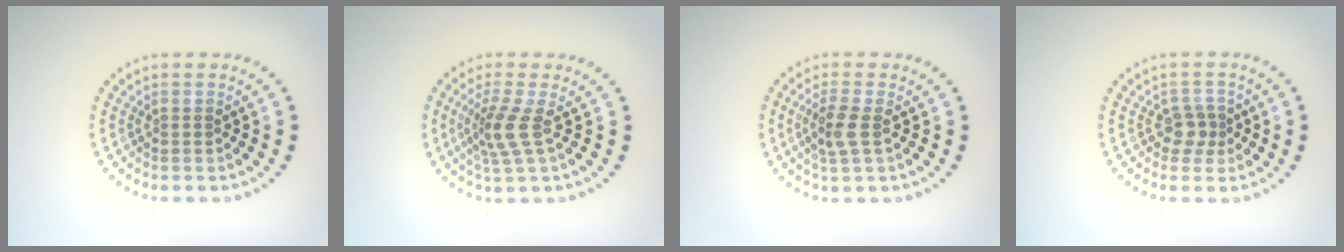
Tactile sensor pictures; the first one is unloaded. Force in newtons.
{"total": 2.9, "press": 2.2, "slide": 2.0}
{"total": 2.5, "press": 2.3, "slide": 1.0}
{"total": 2.1, "press": 1.7, "slide": 1.1}